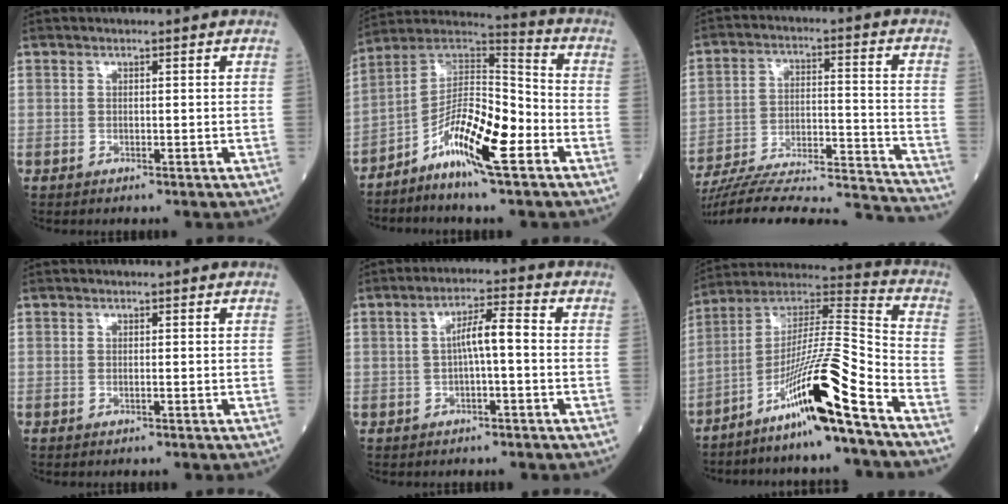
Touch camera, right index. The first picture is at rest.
{"total": 13.1, "force": [-5.9, 2.4, 11.4], "torque": [-0.197, 0.013, -0.110]}
{"total": 26.7, "force": [-25.0, 1.3, 9.3], "torque": [-0.122, -0.013, -0.361]}
{"total": 0.0}
{"total": 4.8, "force": [-0.2, 0.6, 4.7], "torque": [-0.082, 0.014, -0.002]}
{"total": 16.2, "force": [-9.8, -0.9, 12.9], "torque": [-0.240, -0.002, -0.175]}